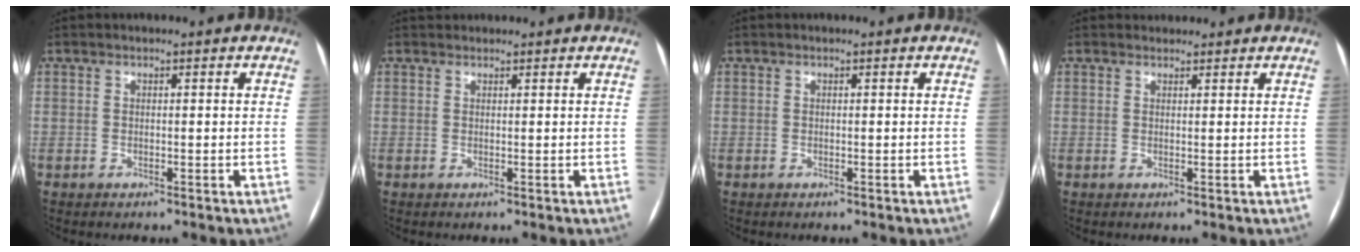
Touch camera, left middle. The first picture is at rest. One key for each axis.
{"total": 1.4, "fx": 1.3, "fy": 0.4, "fz": 0.0, "tx": -0.002, "ty": 0.022, "tz": 0.024}
{"total": 0.0}
{"total": 1.4, "fx": 1.3, "fy": 0.6, "fz": -0.2, "tx": 0.000, "ty": 0.012, "tz": 0.020}